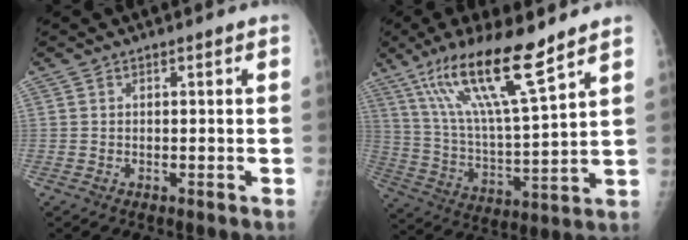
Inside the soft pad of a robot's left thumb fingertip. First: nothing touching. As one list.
[{"total": 18.3, "force": [12.0, 2.6, 13.6], "torque": [-0.242, -0.053, 0.227]}]